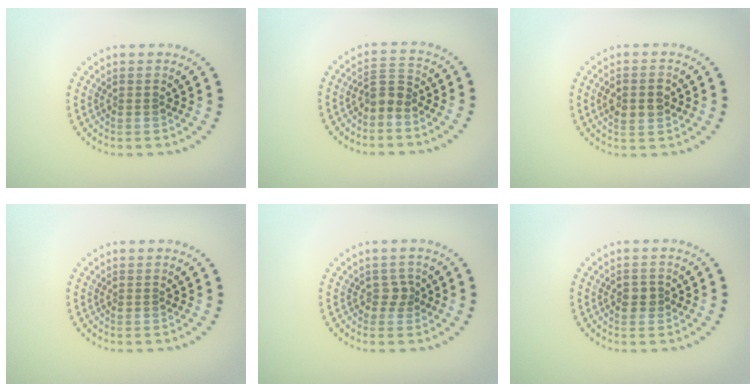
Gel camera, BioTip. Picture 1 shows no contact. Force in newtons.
{"total": 1.9, "press": 1.6, "slide": 1.1}
{"total": 2.4, "press": 2.4, "slide": 0.1}
{"total": 0.0}
{"total": 1.3, "press": 1.0, "slide": 0.7}
{"total": 1.4, "press": 1.4, "slide": 0.2}